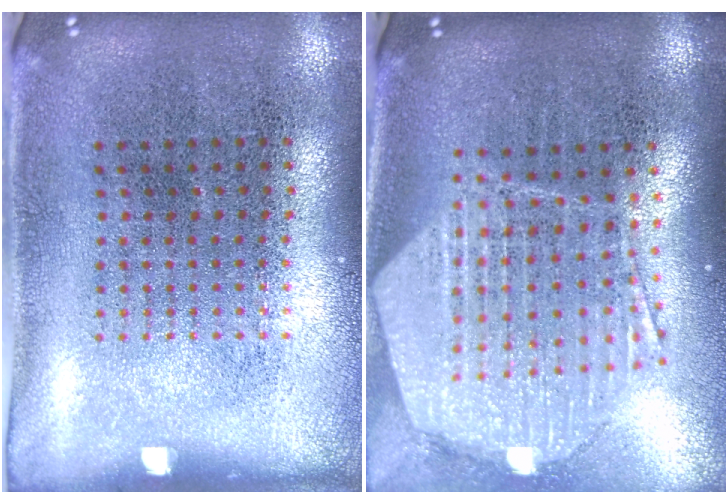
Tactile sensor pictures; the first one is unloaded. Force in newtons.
{"total": 2.2, "press": 1.9, "slide": 1.1}